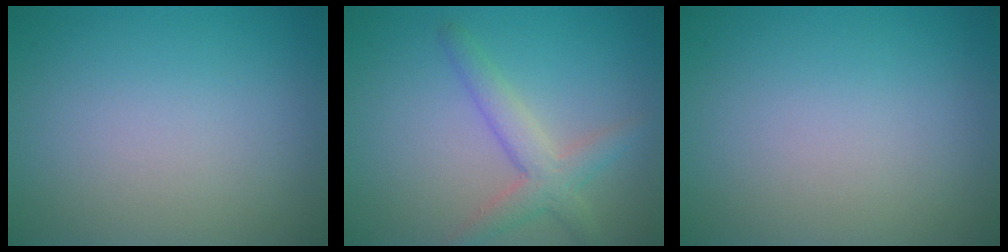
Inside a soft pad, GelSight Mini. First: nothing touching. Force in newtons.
{"total": 3.2, "press": 3.2, "slide": 0.1}
{"total": 0.0}